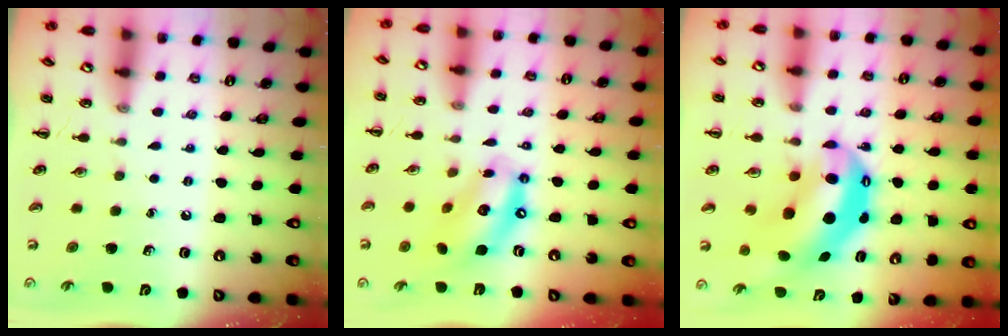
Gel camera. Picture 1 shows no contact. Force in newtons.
{"total": 14.3, "press": 13.7, "slide": 3.8}
{"total": 12.5, "press": 12.1, "slide": 3.1}